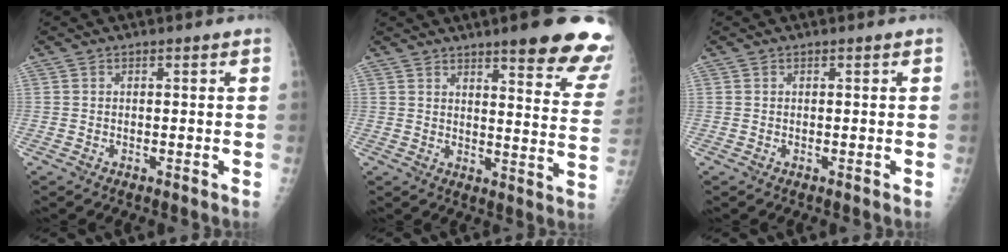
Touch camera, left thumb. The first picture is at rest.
{"total": 18.9, "force": [13.5, 3.4, 12.8], "torque": [-0.131, -0.066, 0.156]}
{"total": 0.0}